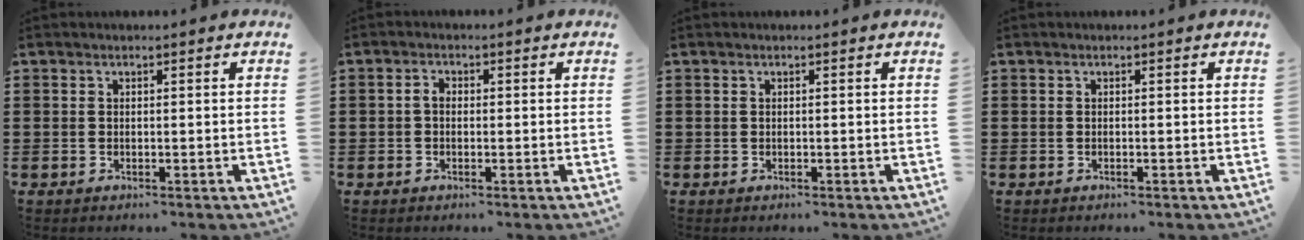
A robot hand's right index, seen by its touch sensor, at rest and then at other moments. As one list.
[{"total": 1.7, "force": [-0.2, 1.2, 1.3], "torque": [-0.025, 0.005, -0.004]}, {"total": 0.0}, {"total": 0.0}]